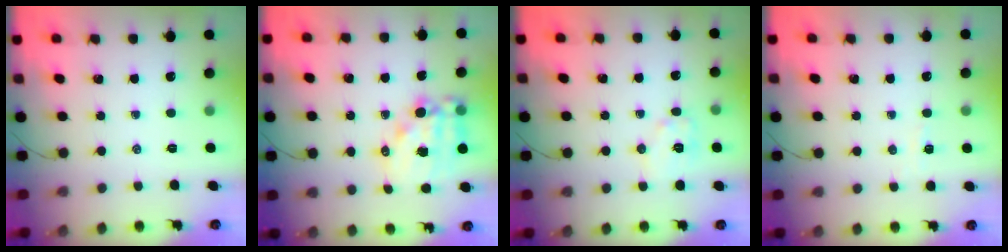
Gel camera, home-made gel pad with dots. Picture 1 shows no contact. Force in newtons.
{"total": 12.6, "press": 12.2, "slide": 3.1}
{"total": 8.1, "press": 8.1, "slide": 0.4}
{"total": 2.4, "press": 2.3, "slide": 0.6}